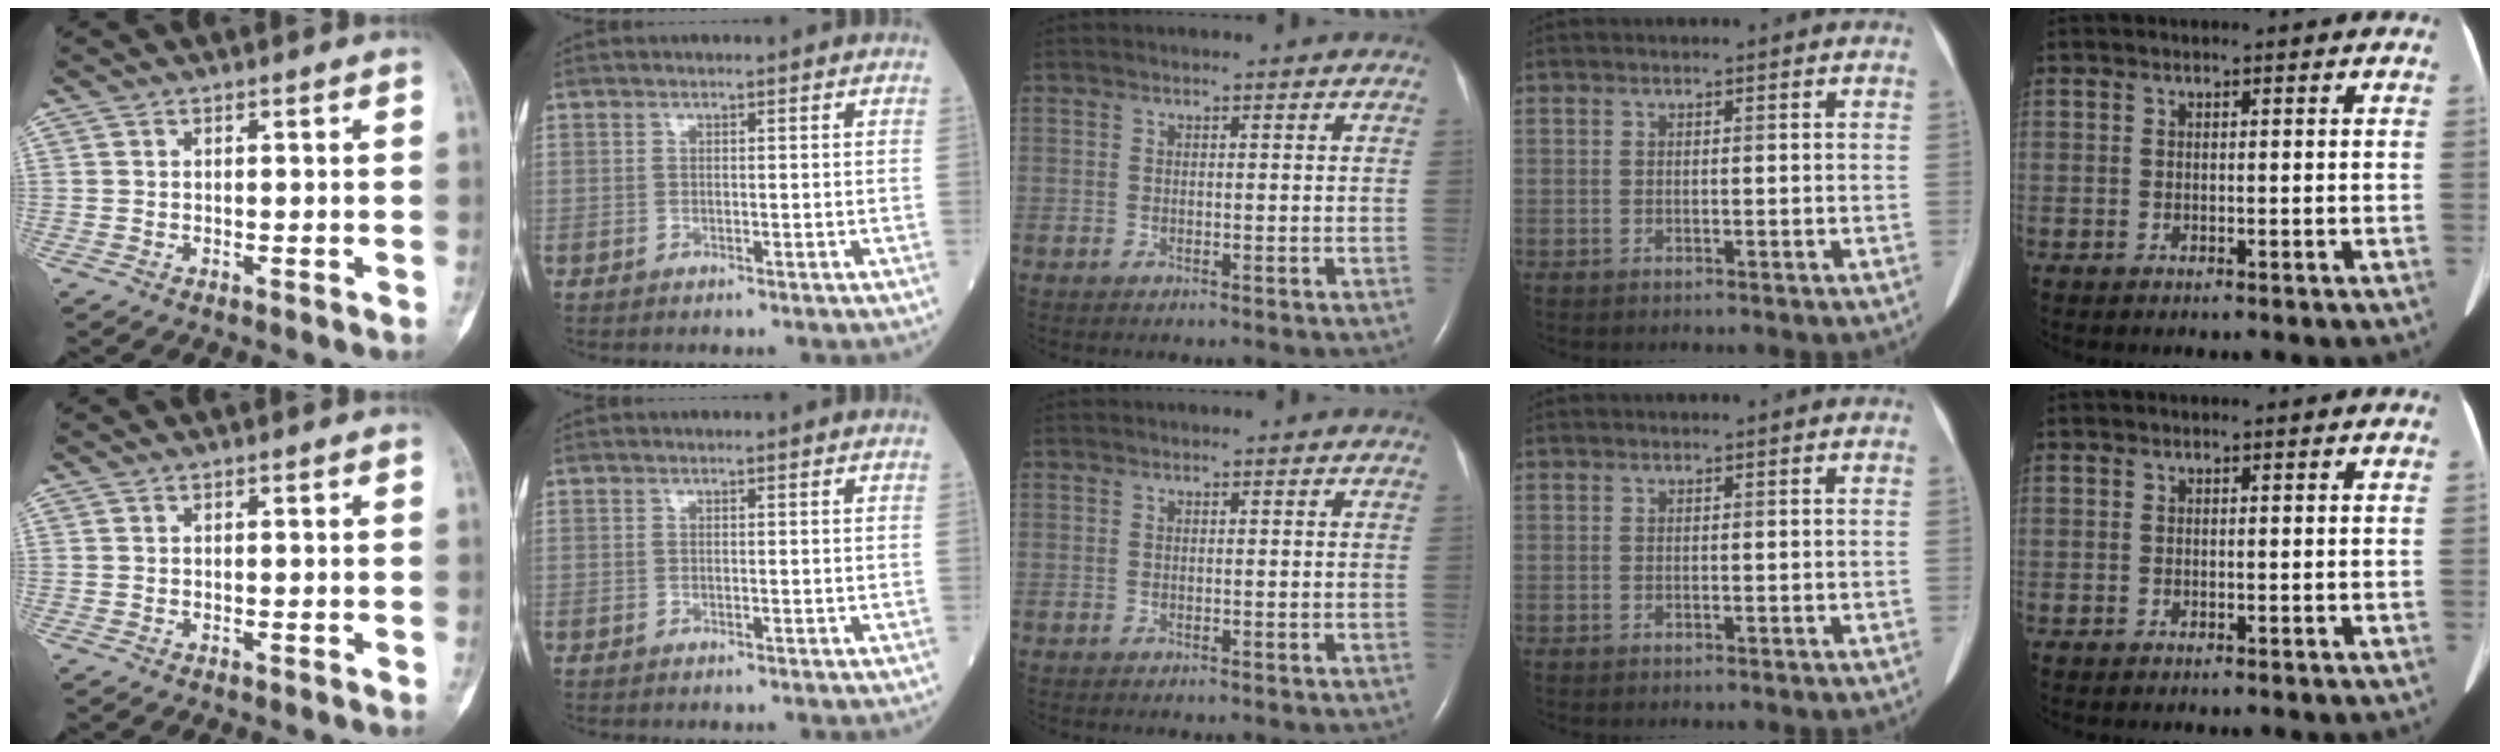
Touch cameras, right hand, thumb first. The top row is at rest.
{}